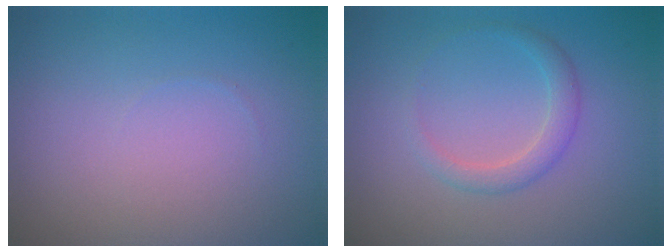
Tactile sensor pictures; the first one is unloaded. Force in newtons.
{"total": 1.8, "press": 1.8, "slide": 0.1}